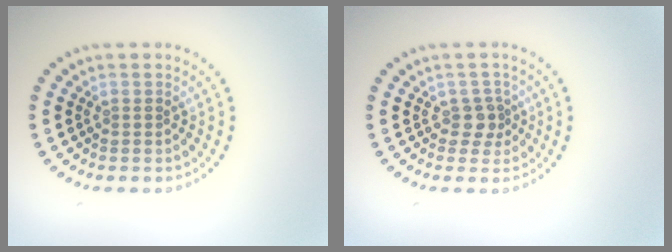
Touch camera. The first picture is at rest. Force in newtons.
{"total": 1.8, "press": 1.4, "slide": 1.1}